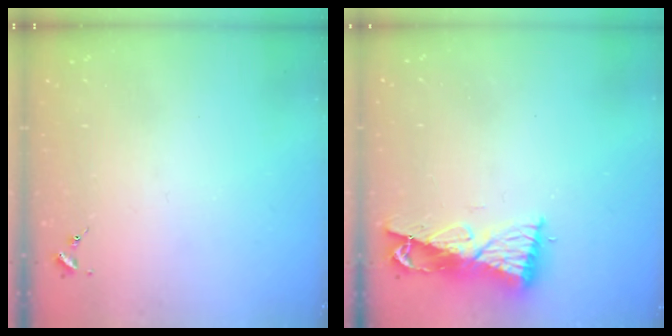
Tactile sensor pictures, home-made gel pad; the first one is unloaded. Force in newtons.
{"total": 9.3, "press": 9.3, "slide": 1.0}